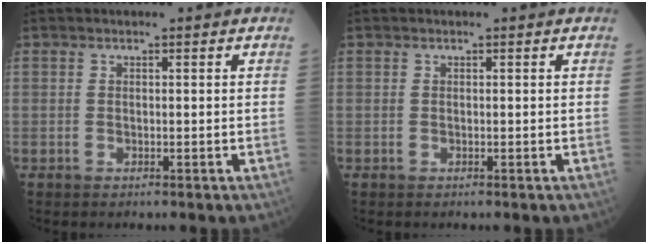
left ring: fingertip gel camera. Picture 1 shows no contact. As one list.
[{"total": 0.0}]